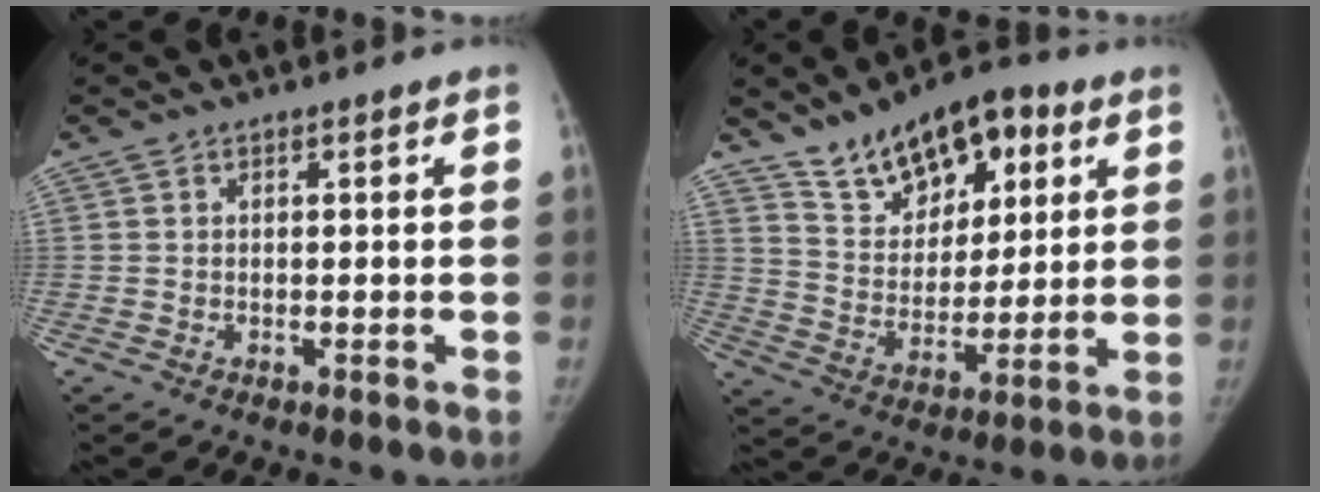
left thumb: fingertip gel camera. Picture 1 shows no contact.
{"total": 16.1, "force": [9.2, 9.1, 9.6], "torque": [-0.104, -0.034, 0.158]}